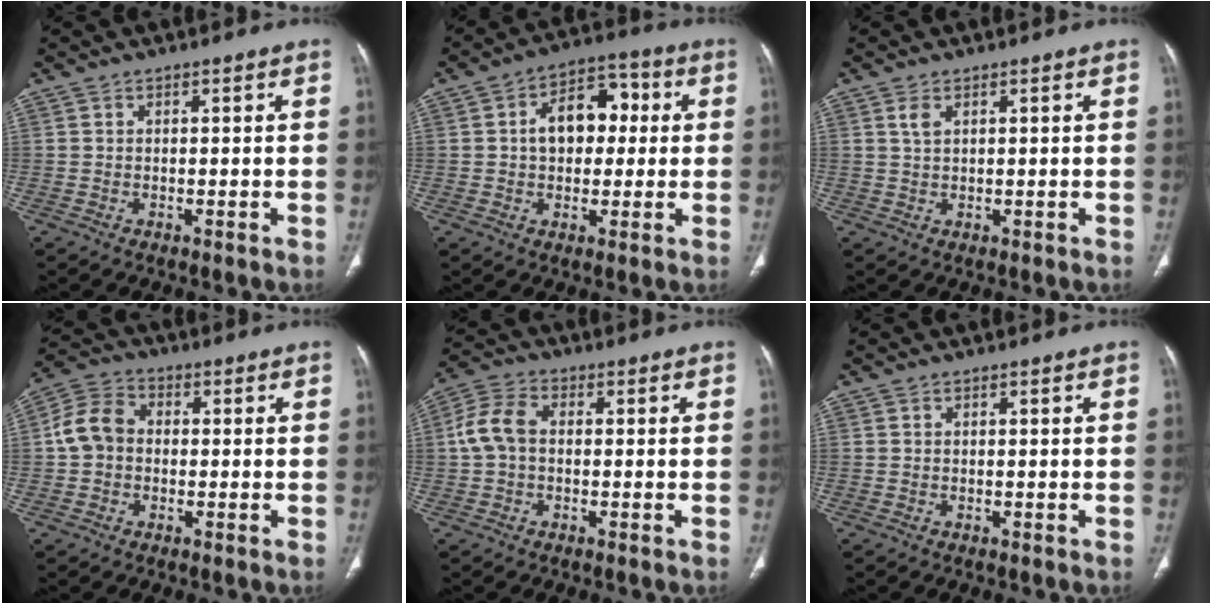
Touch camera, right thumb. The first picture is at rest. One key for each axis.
{"total": 11.0, "fx": 1.2, "fy": 7.6, "fz": 7.9, "tx": -0.086, "ty": 0.029, "tz": 0.014}
{"total": 1.8, "fx": 0.9, "fy": 0.9, "fz": 1.3, "tx": -0.027, "ty": 0.003, "tz": 0.024}
{"total": 7.4, "fx": -0.2, "fy": 6.0, "fz": 4.3, "tx": -0.072, "ty": 0.024, "tz": -0.016}
{"total": 6.7, "fx": 0.0, "fy": 4.6, "fz": 4.8, "tx": -0.099, "ty": 0.021, "tz": -0.008}
{"total": 0.0}